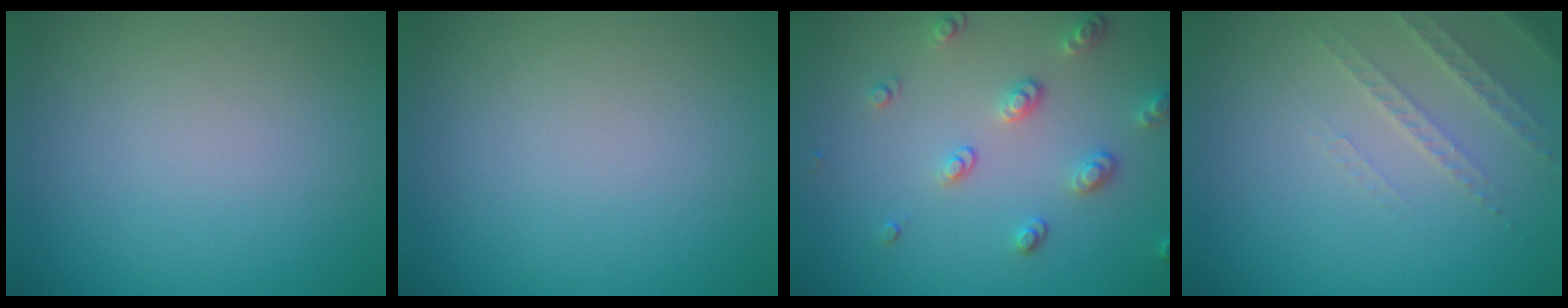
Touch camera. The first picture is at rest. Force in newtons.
{"total": 0.0}
{"total": 2.6, "press": 2.4, "slide": 0.9}
{"total": 2.2, "press": 2.1, "slide": 0.7}